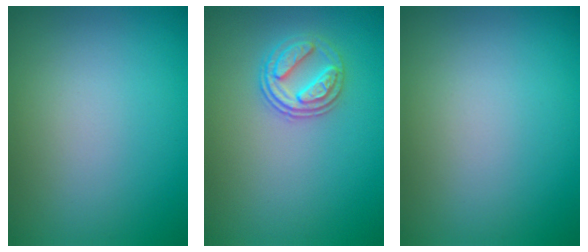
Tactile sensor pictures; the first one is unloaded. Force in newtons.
{"total": 2.6, "press": 2.5, "slide": 0.7}
{"total": 0.0}